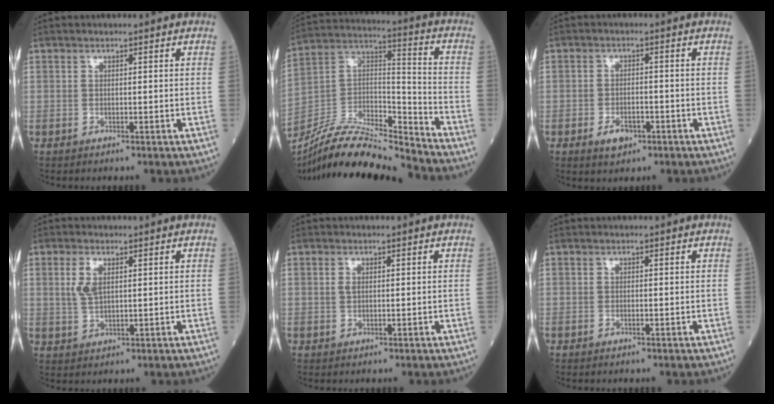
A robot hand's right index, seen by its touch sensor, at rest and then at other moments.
{"total": 18.3, "force": [-17.1, 0.8, 6.4], "torque": [-0.122, 0.026, -0.313]}
{"total": 3.6, "force": [-1.9, 1.9, 2.4], "torque": [-0.040, 0.002, -0.026]}
{"total": 3.6, "force": [1.2, 1.4, 3.0], "torque": [-0.070, 0.002, 0.029]}
{"total": 1.0, "force": [0.3, 0.5, 0.8], "torque": [-0.019, 0.001, 0.007]}
{"total": 0.0}